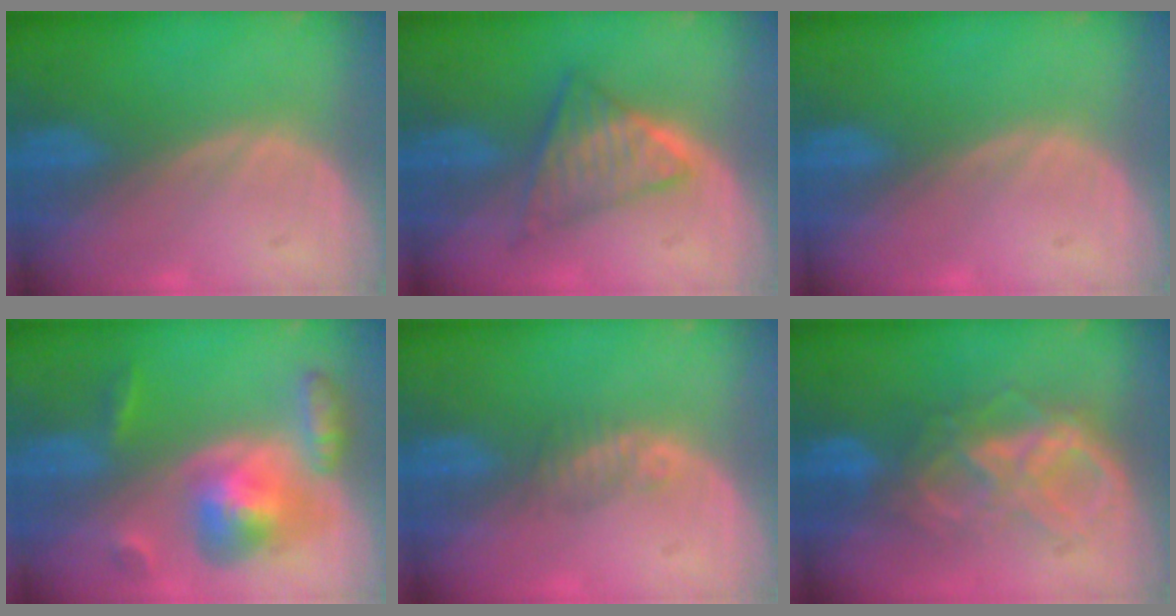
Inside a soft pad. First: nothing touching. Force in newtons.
{"total": 6.7, "press": 6.0, "slide": 3.0}
{"total": 0.0}
{"total": 8.0, "press": 8.0, "slide": 0.7}
{"total": 1.8, "press": 1.6, "slide": 0.8}
{"total": 7.4, "press": 7.4, "slide": 0.4}